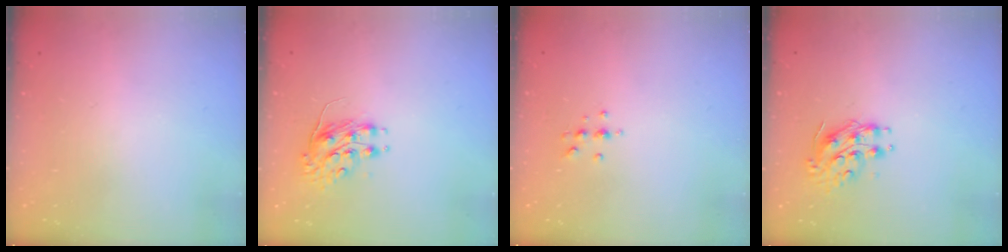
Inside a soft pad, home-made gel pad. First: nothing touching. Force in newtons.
{"total": 8.0, "press": 8.0, "slide": 0.2}
{"total": 4.9, "press": 4.9, "slide": 0.7}
{"total": 9.0, "press": 9.0, "slide": 0.4}